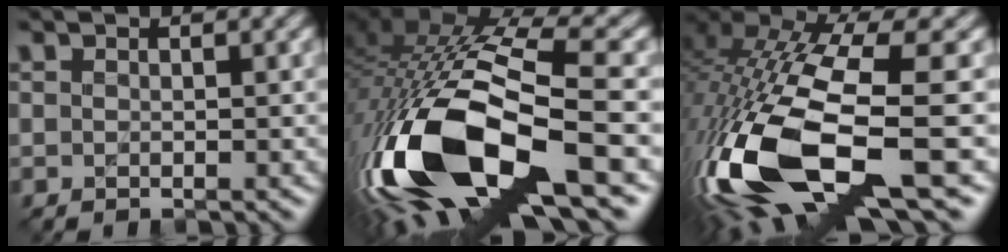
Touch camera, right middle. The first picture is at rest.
{"total": 17.7, "force": [-6.6, 7.9, 14.4], "torque": [-0.305, -0.046, -0.097]}
{"total": 16.3, "force": [-4.7, 6.1, 14.4], "torque": [-0.332, -0.037, -0.068]}